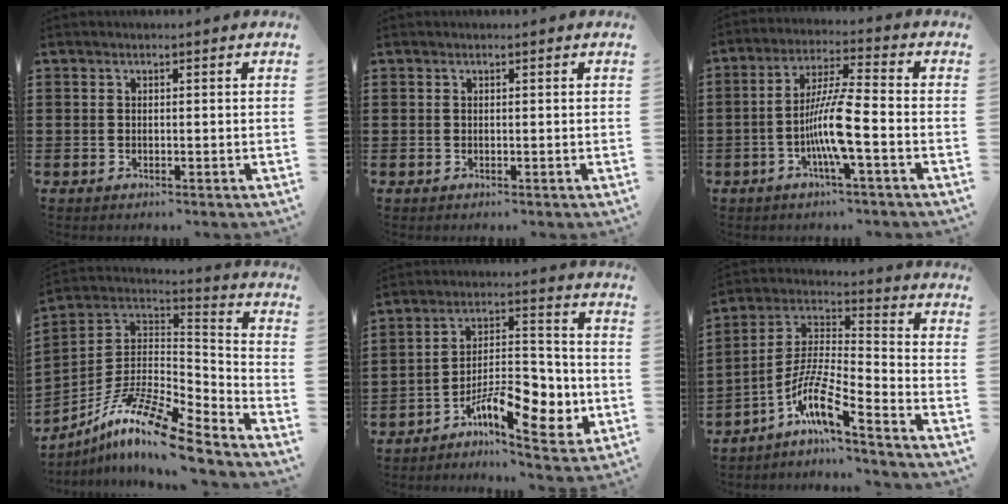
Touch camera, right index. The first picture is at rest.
{"total": 0.0}
{"total": 8.6, "force": [-2.8, 0.8, 8.1], "torque": [-0.162, -0.007, -0.059]}
{"total": 13.7, "force": [-10.4, 1.8, 8.7], "torque": [-0.171, 0.015, -0.201]}
{"total": 11.4, "force": [-5.7, 4.7, 8.7], "torque": [-0.141, 0.014, -0.098]}
{"total": 9.4, "force": [-6.6, 1.3, 6.6], "torque": [-0.145, -0.015, -0.132]}